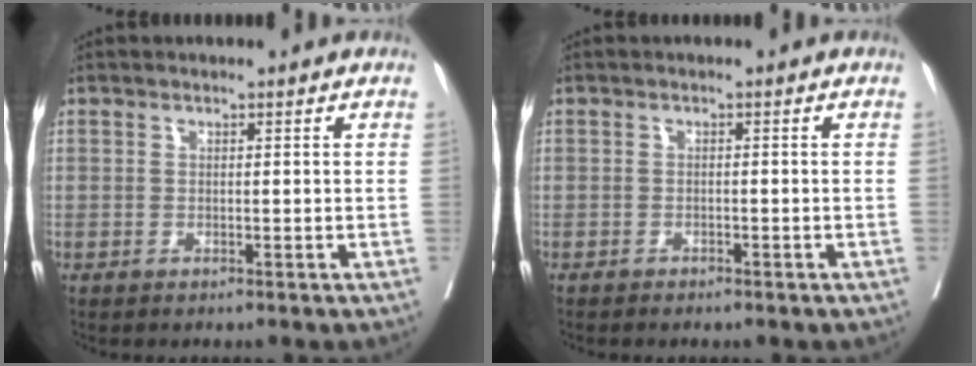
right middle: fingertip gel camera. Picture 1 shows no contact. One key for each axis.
{"total": 2.3, "fx": -1.9, "fy": 0.9, "fz": 1.0, "tx": -0.016, "ty": -0.002, "tz": -0.019}